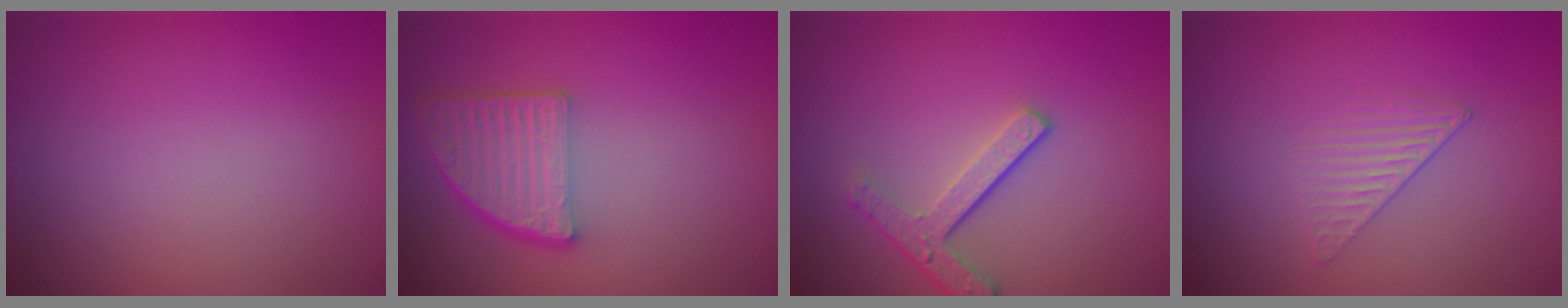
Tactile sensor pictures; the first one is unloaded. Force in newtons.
{"total": 5.0, "press": 3.7, "slide": 3.4}
{"total": 3.3, "press": 2.5, "slide": 2.2}
{"total": 1.3, "press": 0.4, "slide": 1.2}